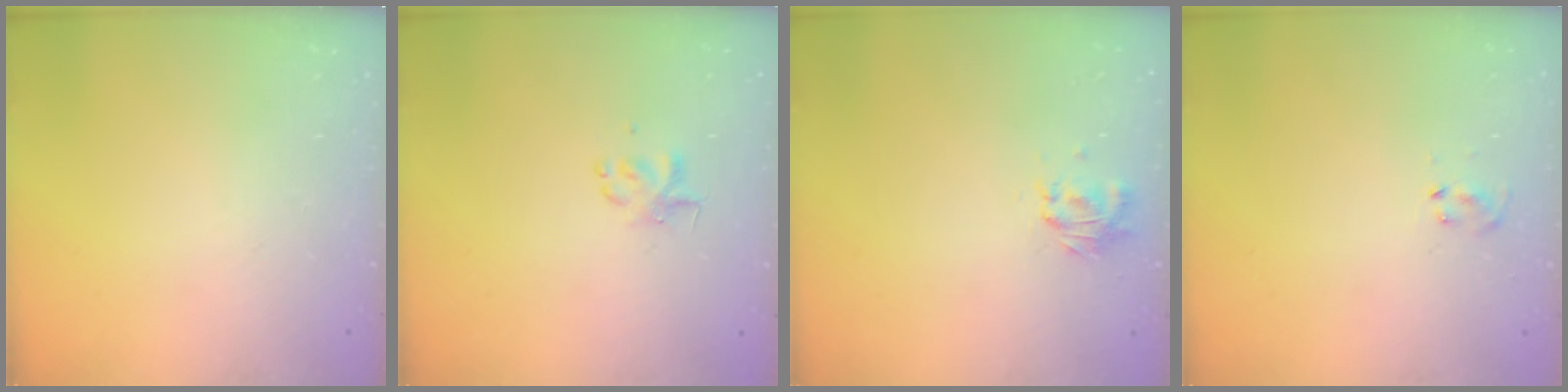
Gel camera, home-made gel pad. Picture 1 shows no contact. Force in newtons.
{"total": 2.6, "press": 2.6, "slide": 0.3}
{"total": 1.3, "press": 1.2, "slide": 0.4}
{"total": 3.8, "press": 3.5, "slide": 1.4}